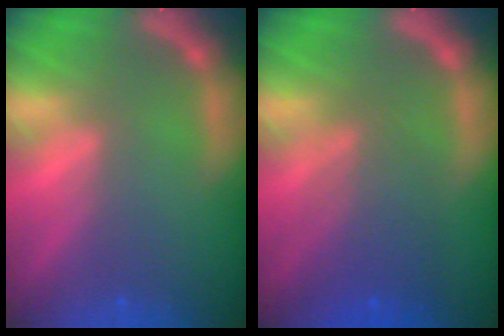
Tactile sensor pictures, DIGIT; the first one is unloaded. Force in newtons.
{"total": 5.0}